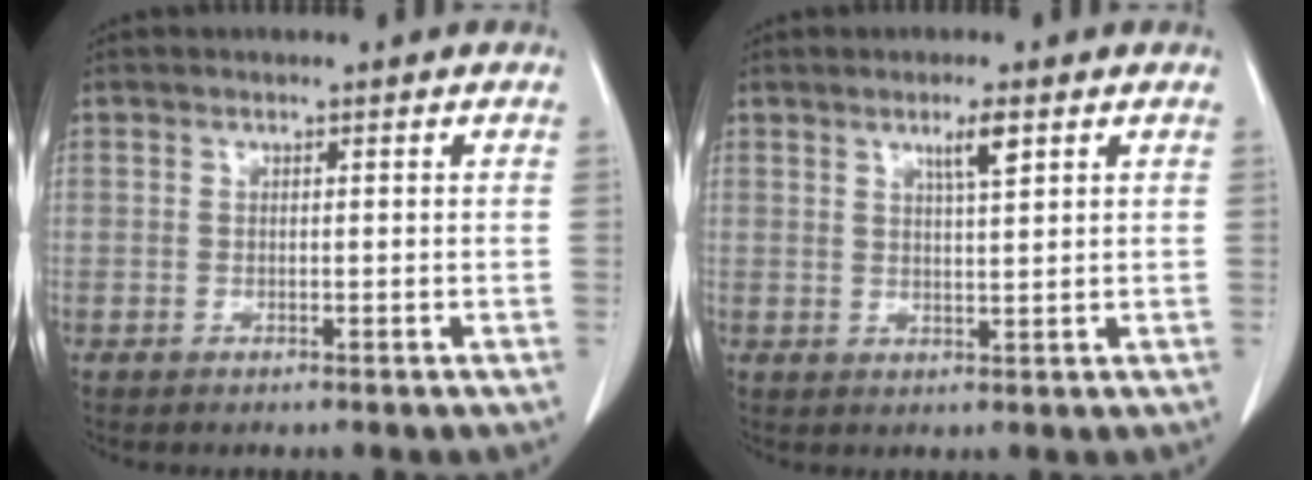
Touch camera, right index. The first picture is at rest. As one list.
[{"total": 3.4, "force": [1.9, 0.2, 2.8], "torque": [-0.050, -0.002, 0.034]}]